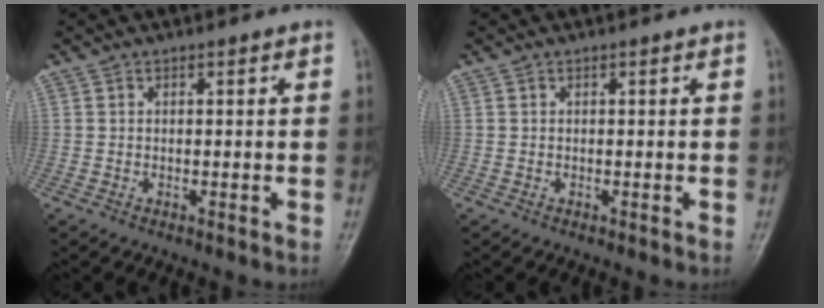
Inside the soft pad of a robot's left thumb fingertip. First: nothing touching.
{"total": 0.0}